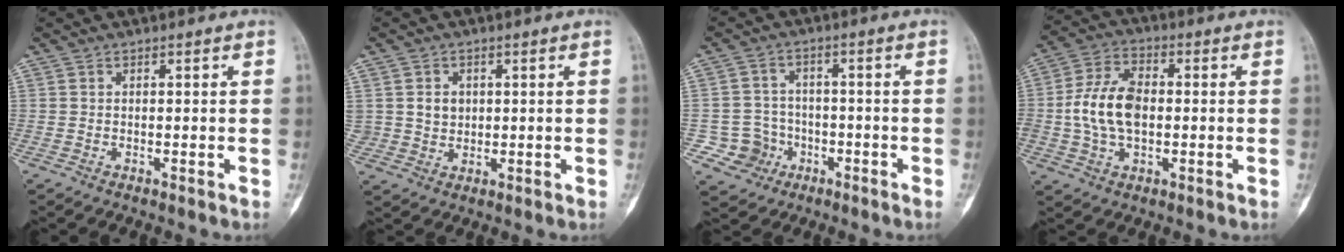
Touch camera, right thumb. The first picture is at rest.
{"total": 4.1, "force": [0.8, 3.6, 1.8], "torque": [-0.013, -0.002, 0.020]}
{"total": 6.9, "force": [-2.7, 6.3, 0.5], "torque": [0.024, 0.022, -0.041]}
{"total": 11.8, "force": [-0.4, 7.3, 9.2], "torque": [-0.175, 0.020, -0.010]}